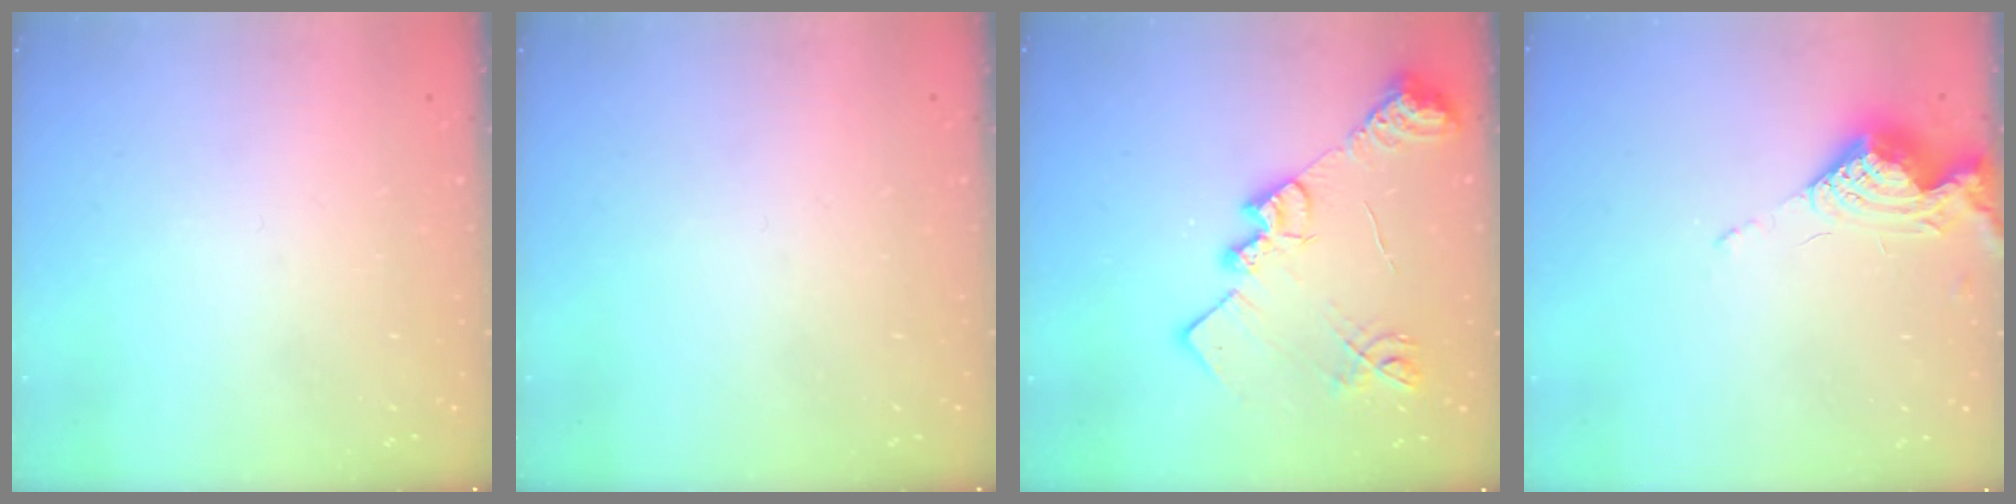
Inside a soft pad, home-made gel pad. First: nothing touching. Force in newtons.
{"total": 0.0}
{"total": 17.7, "press": 17.6, "slide": 1.0}
{"total": 9.4, "press": 9.4, "slide": 0.4}